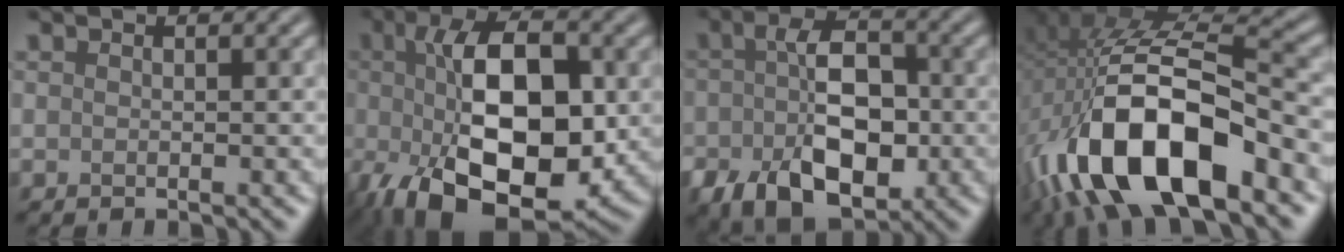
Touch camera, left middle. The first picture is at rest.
{"total": 13.9, "force": [-1.2, 6.8, 12.1], "torque": [-0.199, -0.001, -0.023]}
{"total": 8.6, "force": [-2.5, 5.0, 6.6], "torque": [-0.121, -0.008, -0.039]}
{"total": 15.1, "force": [-6.9, 6.4, 11.8], "torque": [-0.225, 0.006, -0.122]}